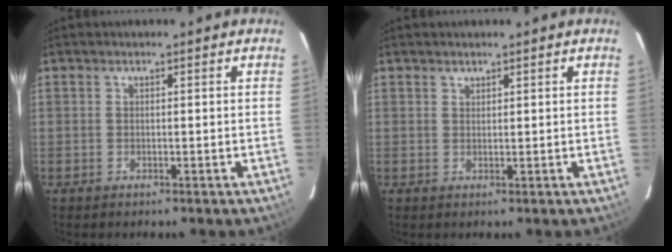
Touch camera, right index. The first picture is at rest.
{"total": 0.8, "force": [0.7, 0.3, 0.0], "torque": [0.000, 0.001, 0.014]}